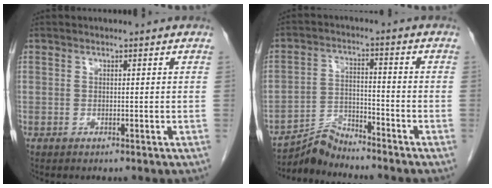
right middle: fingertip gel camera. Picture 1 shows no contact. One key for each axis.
{"total": 5.4, "fx": -5.4, "fy": 0.1, "fz": -0.5, "tx": 0.009, "ty": 0.000, "tz": -0.098}